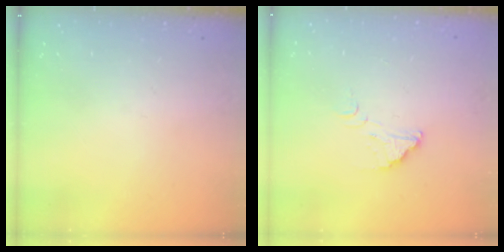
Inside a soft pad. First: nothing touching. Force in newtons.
{"total": 2.5, "press": 2.5, "slide": 0.1}